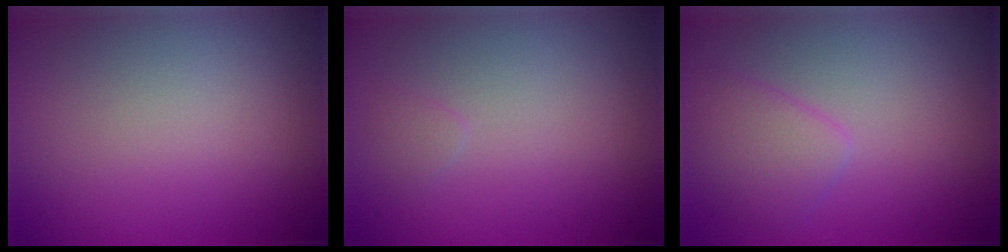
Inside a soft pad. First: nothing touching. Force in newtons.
{"total": 0.6, "press": 0.6, "slide": 0.1}
{"total": 2.4, "press": 2.4, "slide": 0.1}